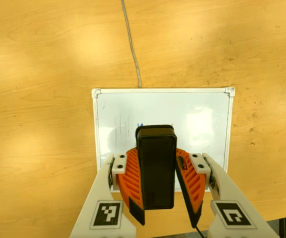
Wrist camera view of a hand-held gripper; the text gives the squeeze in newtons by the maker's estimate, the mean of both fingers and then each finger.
{"total": 7.8, "left": 8.2, "right": 7.5}